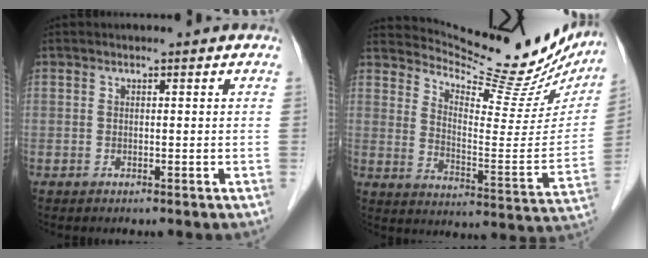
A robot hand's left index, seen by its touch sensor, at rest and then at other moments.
{"total": 21.4, "force": [19.9, 4.3, 6.4], "torque": [-0.090, -0.060, 0.259]}